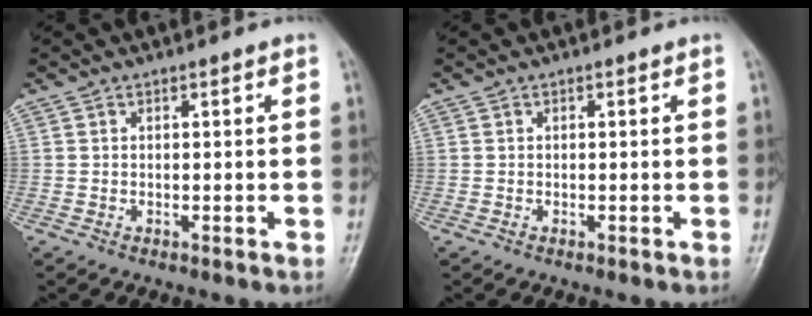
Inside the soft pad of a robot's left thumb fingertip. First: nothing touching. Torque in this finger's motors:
{"motor_torque": [0.00, 0.00, 0.00, -0.02, 0.00]}